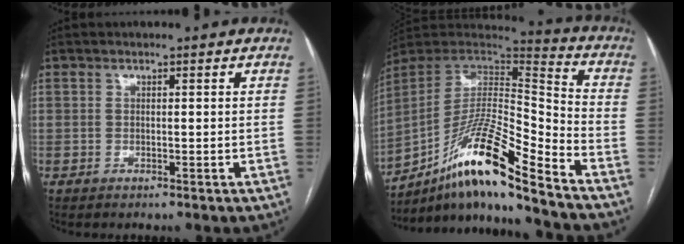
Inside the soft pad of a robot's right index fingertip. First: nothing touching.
{"total": 18.0, "force": [-12.6, 1.0, 12.9], "torque": [-0.255, 0.006, -0.225]}